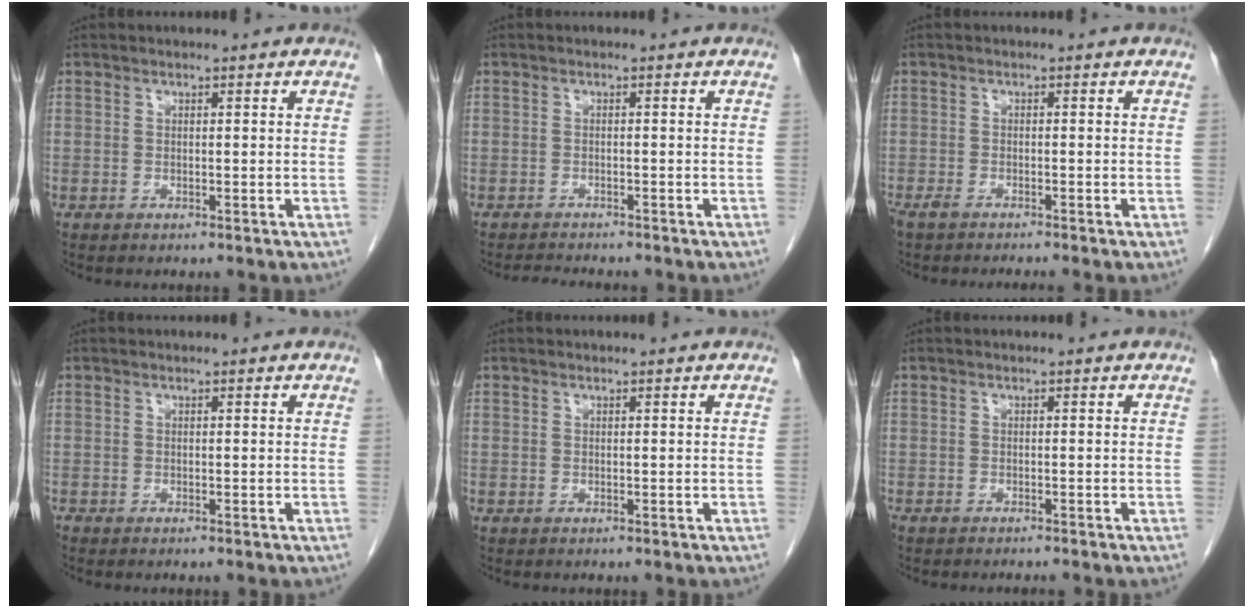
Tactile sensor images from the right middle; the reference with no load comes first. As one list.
[{"total": 3.2, "force": [-3.0, 0.2, 1.0], "torque": [-0.016, -0.012, -0.045]}, {"total": 4.2, "force": [-3.6, 0.3, 2.1], "torque": [-0.031, -0.008, -0.056]}, {"total": 0.0}, {"total": 0.0}, {"total": 1.9, "force": [-1.7, 0.2, 0.8], "torque": [-0.014, -0.004, -0.022]}]